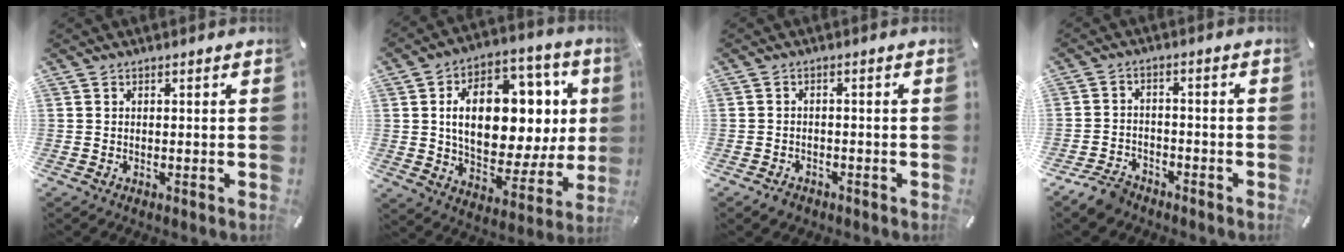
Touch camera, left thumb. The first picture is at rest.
{"total": 20.1, "force": [4.3, 12.9, 14.8], "torque": [-0.232, -0.021, 0.078]}
{"total": 2.1, "force": [-1.6, 1.2, 0.5], "torque": [-0.009, 0.009, -0.033]}
{"total": 5.7, "force": [-4.6, 2.8, 1.8], "torque": [-0.042, 0.023, -0.088]}